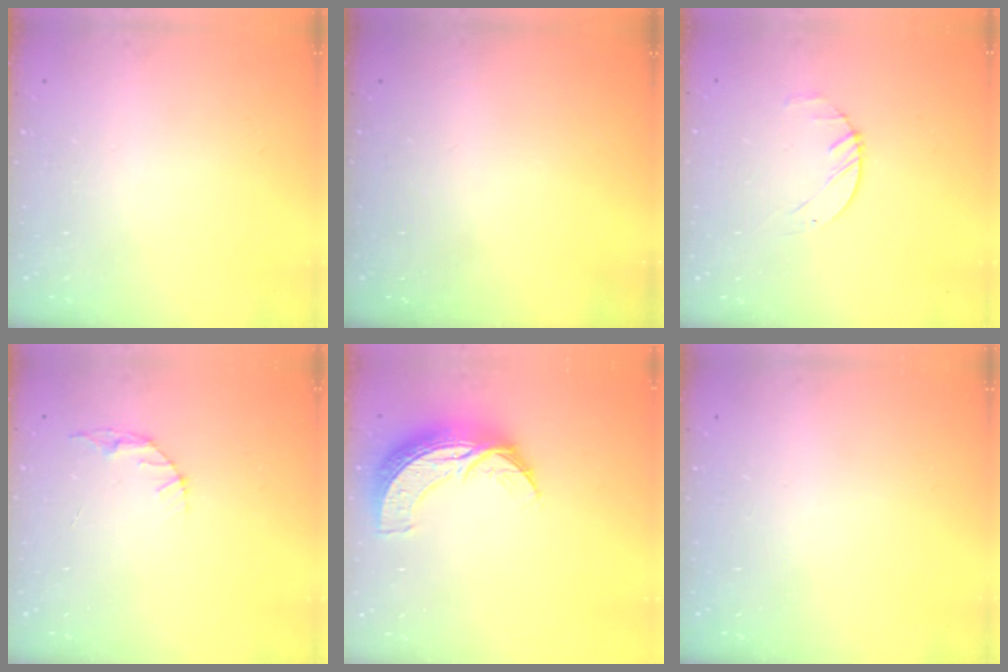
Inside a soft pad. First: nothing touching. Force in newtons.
{"total": 0.0}
{"total": 1.4, "press": 1.4, "slide": 0.2}
{"total": 3.8, "press": 3.7, "slide": 0.4}
{"total": 11.7, "press": 11.7, "slide": 0.6}
{"total": 0.0}